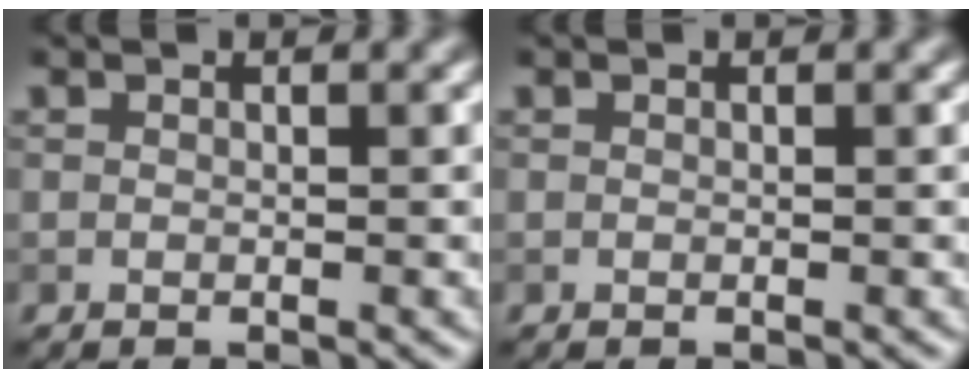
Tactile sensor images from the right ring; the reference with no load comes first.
{"total": 0.0}